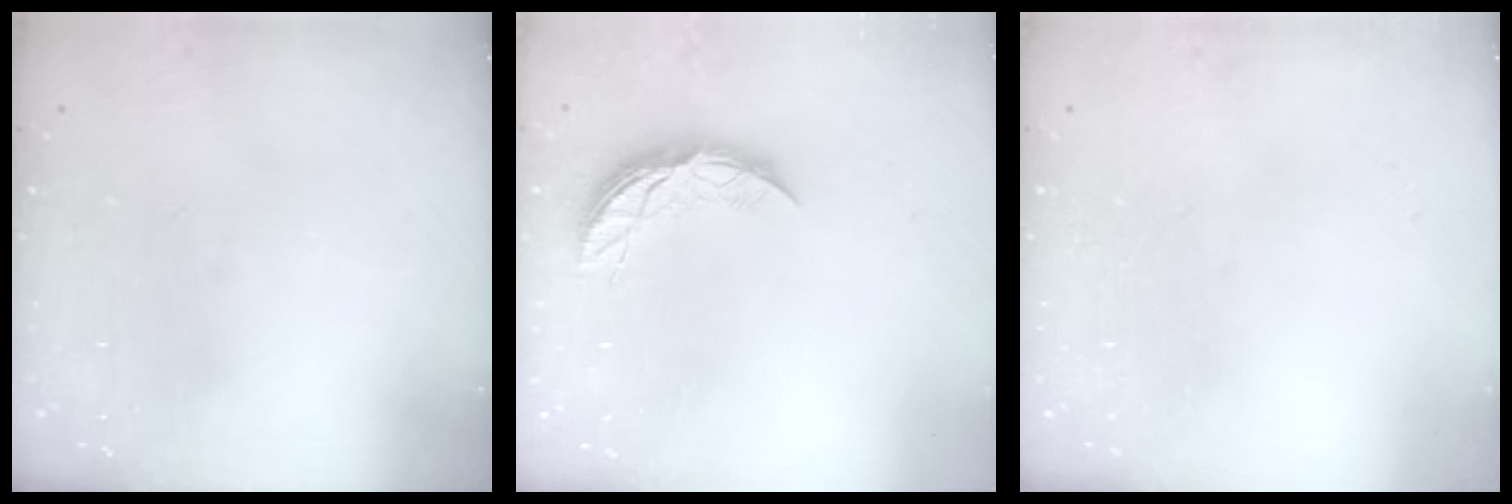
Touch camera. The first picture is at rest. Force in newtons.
{"total": 8.8, "press": 8.8, "slide": 0.5}
{"total": 0.0}